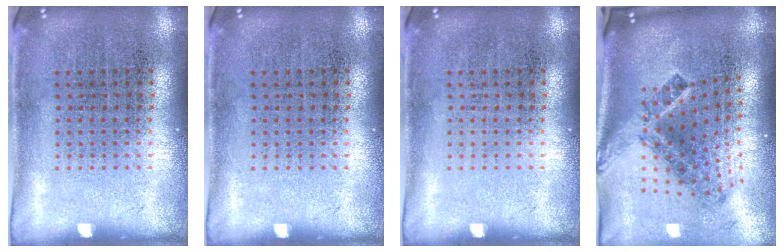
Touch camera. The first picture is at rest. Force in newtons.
{"total": 0.0}
{"total": 0.0}
{"total": 2.5, "press": 1.5, "slide": 2.0}